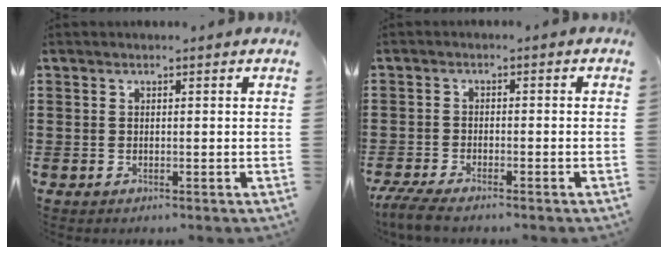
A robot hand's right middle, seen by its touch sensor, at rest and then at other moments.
{"total": 3.7, "force": [-3.4, 0.3, 1.5], "torque": [-0.045, -0.012, -0.071]}